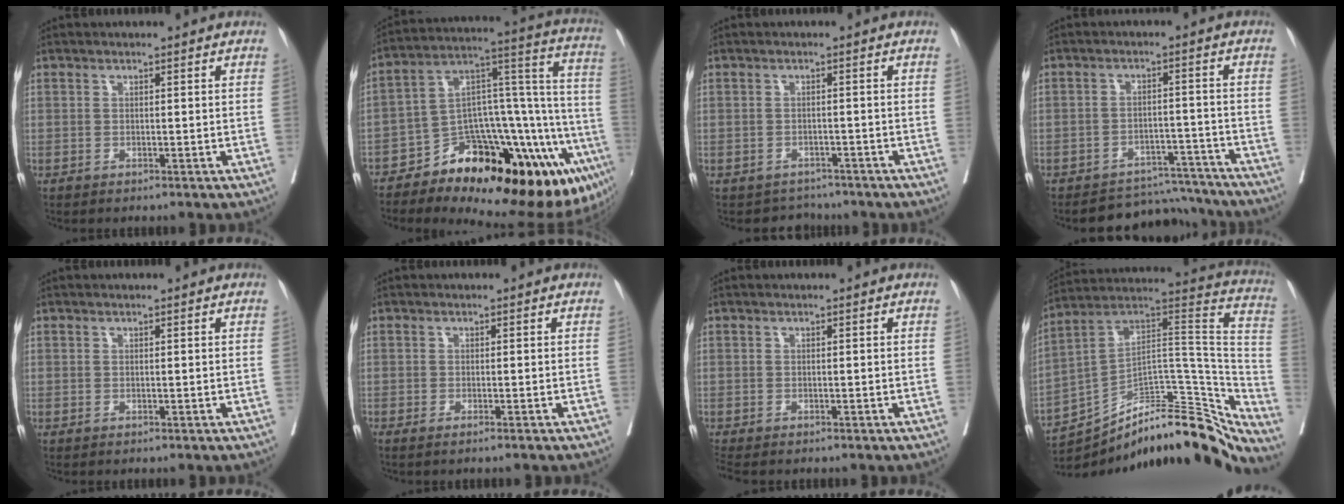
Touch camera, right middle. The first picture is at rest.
{"total": 30.1, "force": [-17.0, 9.6, 22.9], "torque": [-0.211, 0.038, -0.236]}
{"total": 3.1, "force": [-2.7, 1.4, -0.6], "torque": [0.006, 0.008, -0.041]}
{"total": 8.4, "force": [-8.1, 2.1, -0.7], "torque": [0.025, 0.026, -0.112]}
{"total": 0.0}
{"total": 1.9, "force": [-1.5, -0.4, 1.2], "torque": [-0.012, 0.001, -0.018]}
{"total": 2.7, "force": [-2.4, 0.5, 1.0], "torque": [-0.018, -0.008, -0.040]}
{"total": 27.5, "force": [-21.7, 8.0, 15.0], "torque": [-0.174, 0.059, -0.320]}